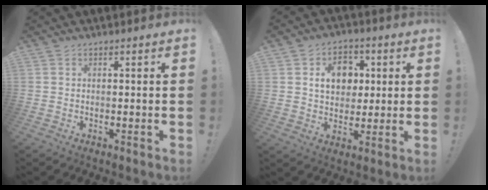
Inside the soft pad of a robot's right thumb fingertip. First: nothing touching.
{"total": 11.4, "force": [3.0, 9.1, 6.1], "torque": [-0.075, -0.003, 0.057]}